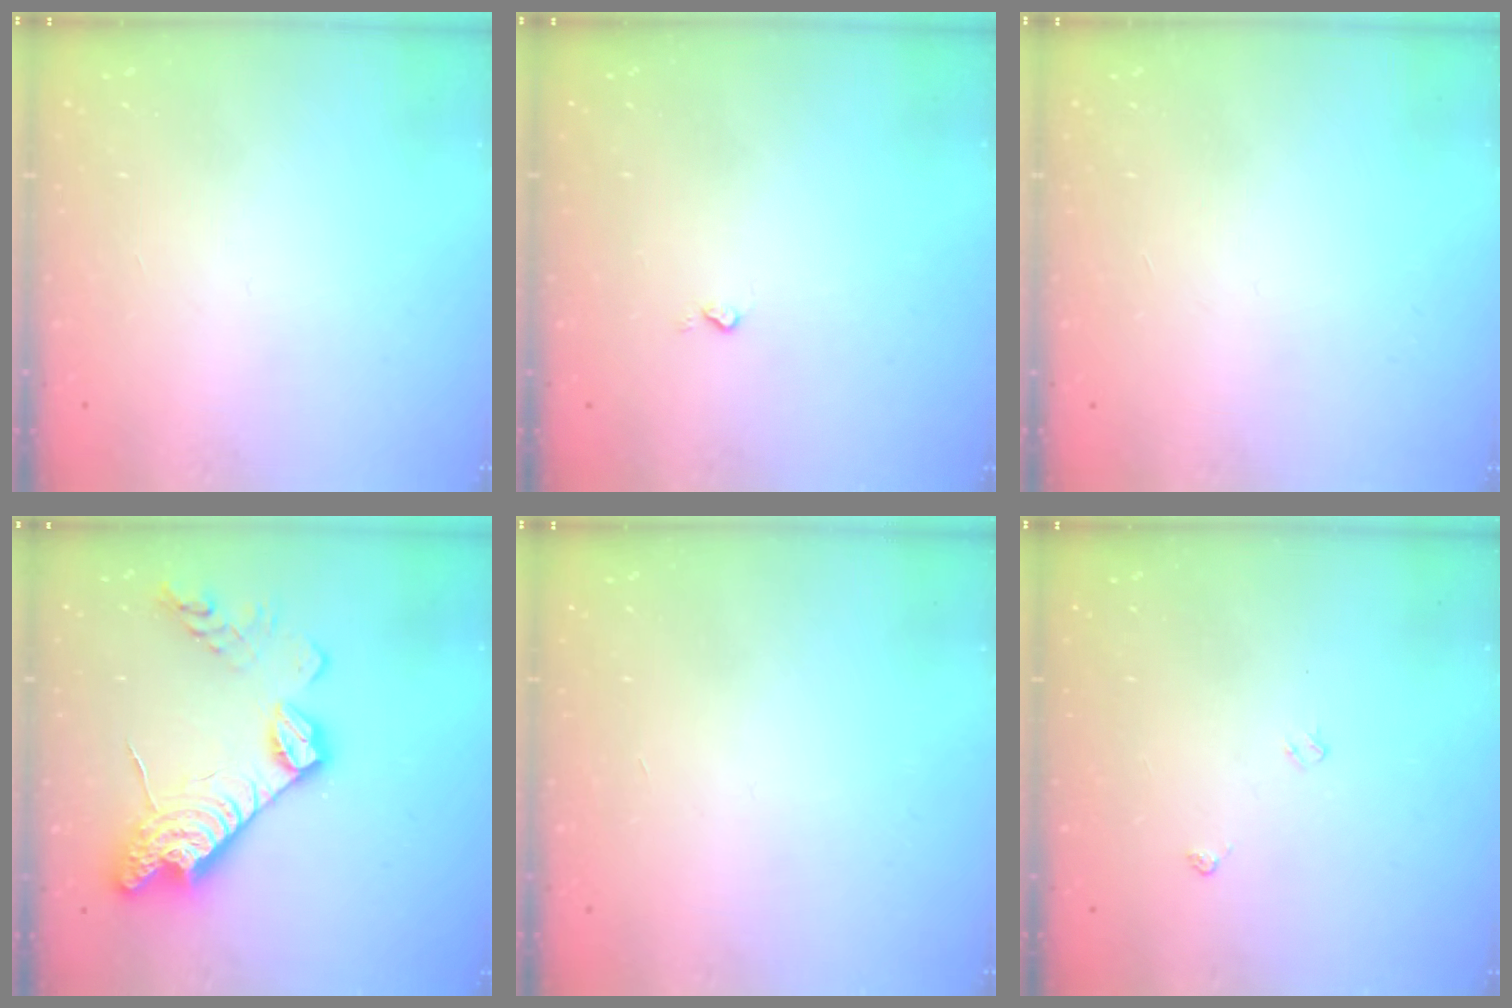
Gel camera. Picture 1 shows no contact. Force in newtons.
{"total": 2.7, "press": 2.7, "slide": 0.4}
{"total": 0.0}
{"total": 18.6, "press": 18.5, "slide": 1.5}
{"total": 0.0}
{"total": 3.8, "press": 3.7, "slide": 0.6}